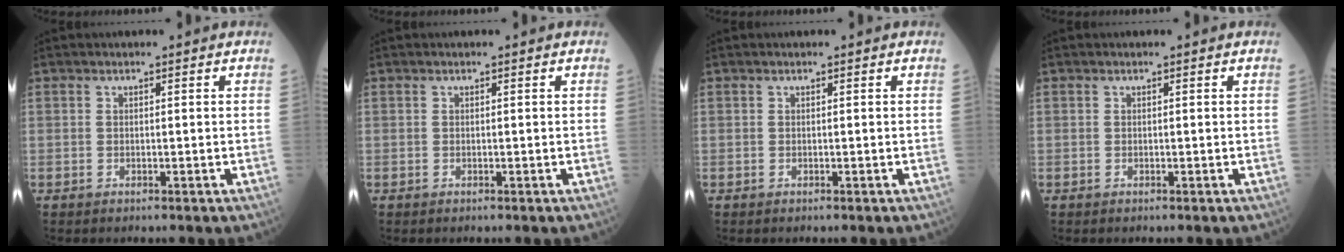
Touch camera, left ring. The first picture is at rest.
{"total": 0.0}
{"total": 0.0}
{"total": 0.0}